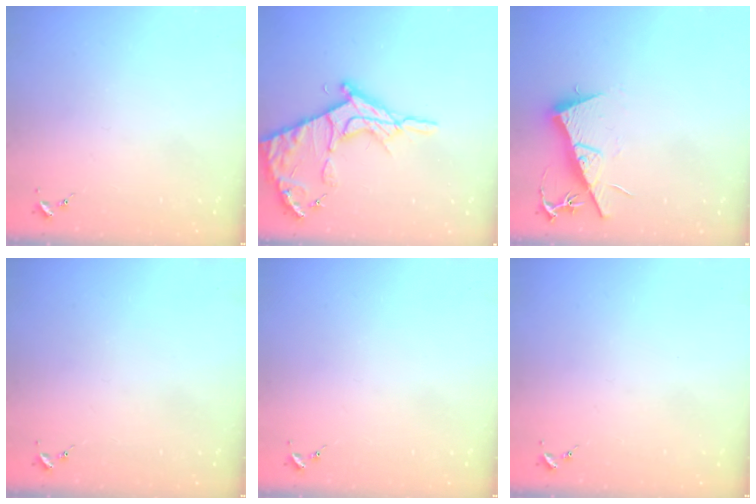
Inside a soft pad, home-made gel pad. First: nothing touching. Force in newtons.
{"total": 16.8, "press": 16.8, "slide": 1.3}
{"total": 12.5, "press": 12.5, "slide": 0.5}
{"total": 0.0}
{"total": 0.0}
{"total": 0.0}